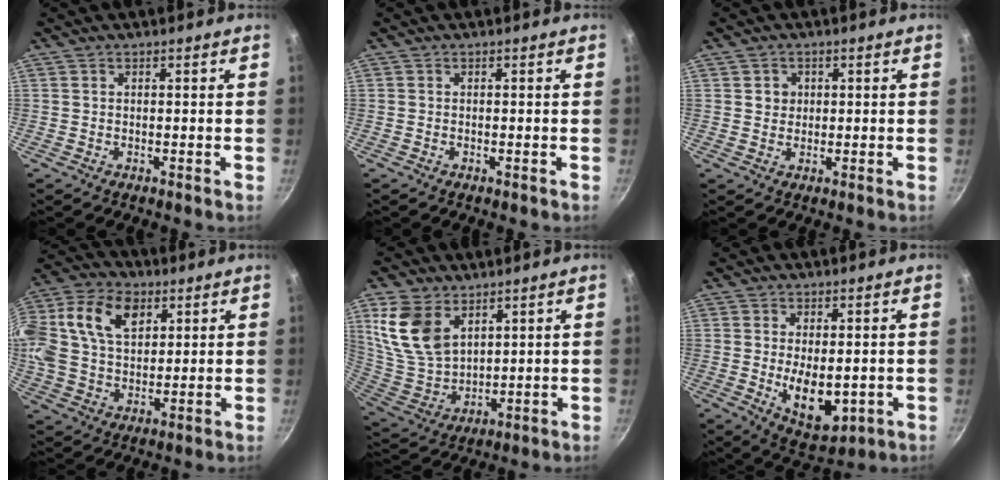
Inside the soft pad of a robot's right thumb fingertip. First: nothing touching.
{"total": 0.0}
{"total": 2.5, "force": [0.6, 2.3, 0.7], "torque": [0.001, 0.001, 0.007]}
{"total": 23.3, "force": [8.2, 15.8, 15.1], "torque": [-0.333, 0.030, 0.142]}
{"total": 14.2, "force": [6.6, 9.2, 8.5], "torque": [-0.156, -0.035, 0.146]}
{"total": 9.7, "force": [-0.9, 5.2, 8.1], "torque": [-0.116, -0.015, 0.007]}